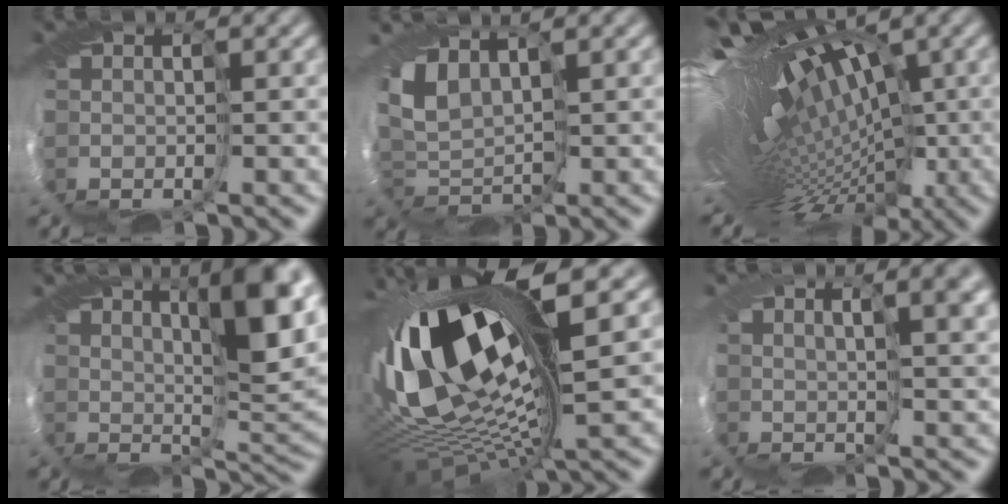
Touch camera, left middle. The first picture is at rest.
{"total": 3.3, "force": [1.4, 2.0, 2.2], "torque": [-0.064, 0.001, 0.022]}
{"total": 17.8, "force": [0.9, 7.6, 16.1], "torque": [-0.214, 0.001, 0.044]}
{"total": 9.6, "force": [4.3, 2.3, 8.3], "torque": [-0.118, 0.005, 0.068]}
{"total": 16.3, "force": [2.3, 6.1, 14.9], "torque": [-0.297, -0.015, 0.054]}
{"total": 5.1, "force": [2.8, 1.2, 4.0], "torque": [-0.039, 0.010, 0.034]}